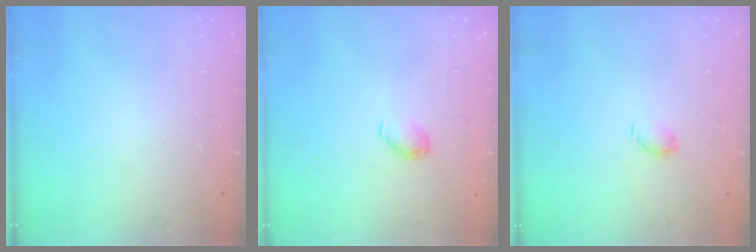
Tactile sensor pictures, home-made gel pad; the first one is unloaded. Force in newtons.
{"total": 5.0, "press": 4.9, "slide": 0.9}
{"total": 3.2, "press": 3.1, "slide": 0.6}